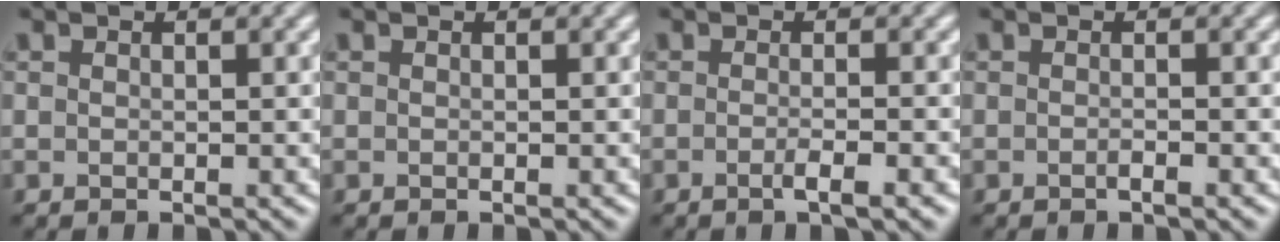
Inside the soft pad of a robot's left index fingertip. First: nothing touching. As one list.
[{"total": 0.0}, {"total": 2.3, "force": [-0.9, 0.6, 2.0], "torque": [-0.024, 0.001, -0.020]}, {"total": 0.8, "force": [-0.4, 0.1, 0.6], "torque": [-0.010, 0.000, -0.008]}]